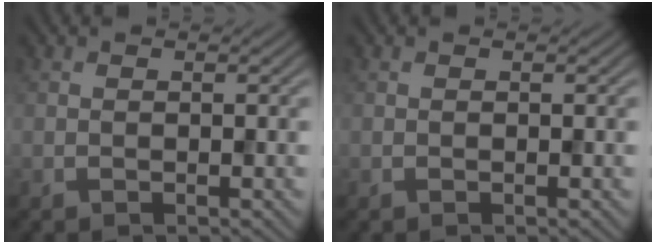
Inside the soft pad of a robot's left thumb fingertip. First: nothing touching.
{"total": 0.0}